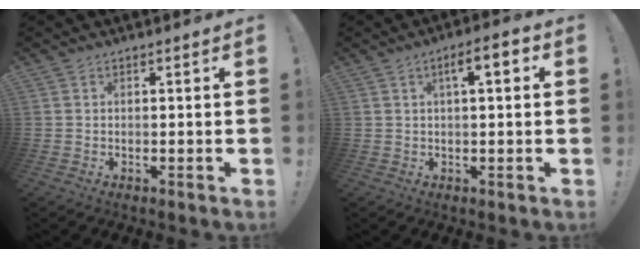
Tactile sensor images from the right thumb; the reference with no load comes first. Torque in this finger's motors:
{"motor_torque": [0.03, 0.13, 0.69, 0.15, 0.17]}